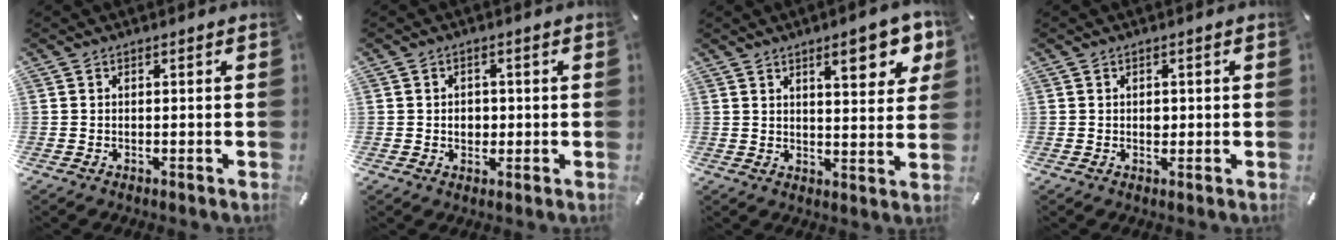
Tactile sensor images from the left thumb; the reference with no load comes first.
{"total": 3.1, "force": [-0.1, 2.6, 1.7], "torque": [-0.018, -0.003, -0.008]}
{"total": 11.1, "force": [5.9, 3.7, 8.6], "torque": [-0.112, -0.024, 0.092]}
{"total": 1.5, "force": [0.0, 1.2, 0.9], "torque": [-0.011, 0.000, -0.003]}